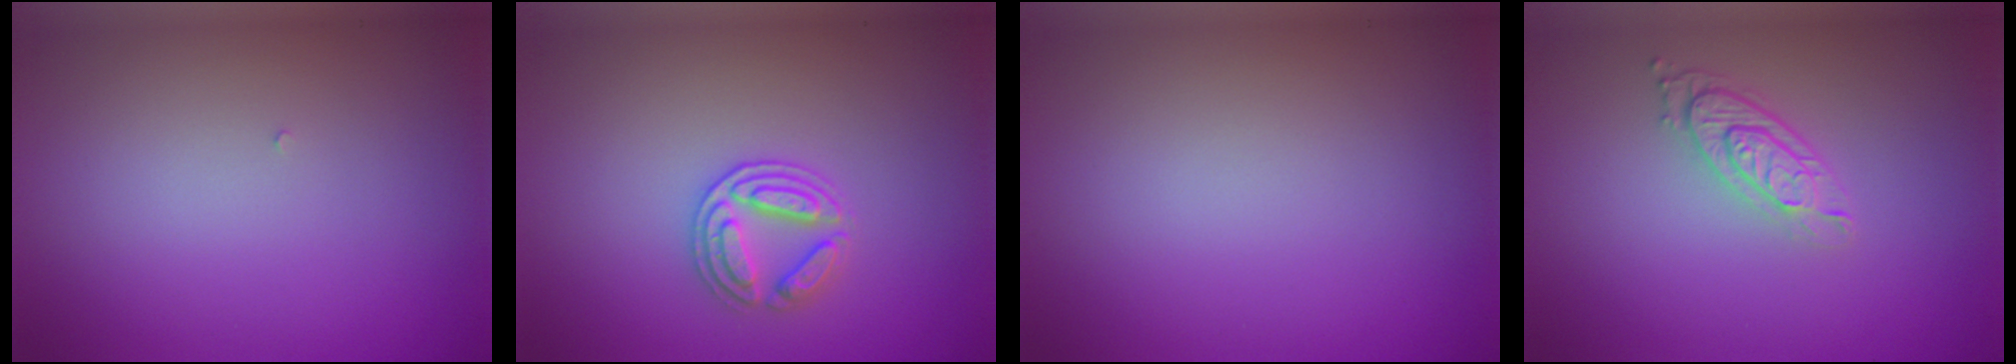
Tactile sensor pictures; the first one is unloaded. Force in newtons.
{"total": 2.7, "press": 2.6, "slide": 0.7}
{"total": 0.0}
{"total": 3.2, "press": 2.3, "slide": 2.2}